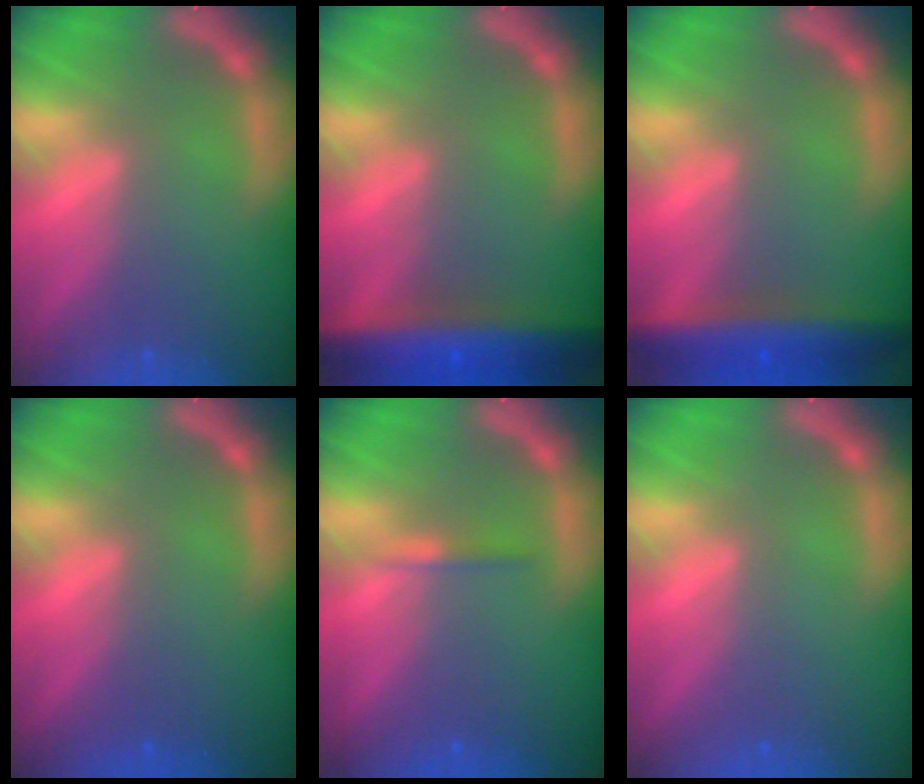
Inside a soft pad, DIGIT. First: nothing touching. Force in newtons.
{"total": 9.6}
{"total": 7.0}
{"total": 0.0}
{"total": 0.9}
{"total": 0.0}